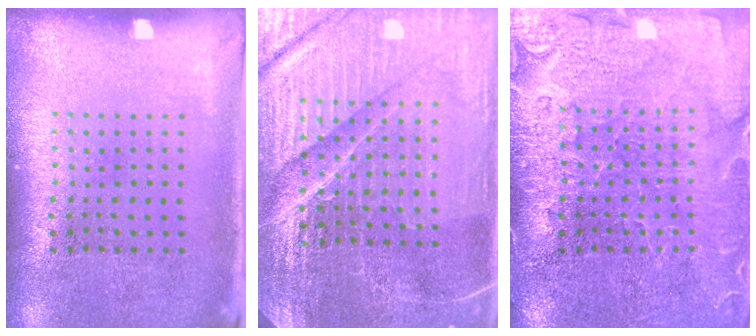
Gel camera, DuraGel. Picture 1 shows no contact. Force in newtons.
{"total": 5.7, "press": 5.2, "slide": 2.3}
{"total": 3.7, "press": 3.4, "slide": 1.3}